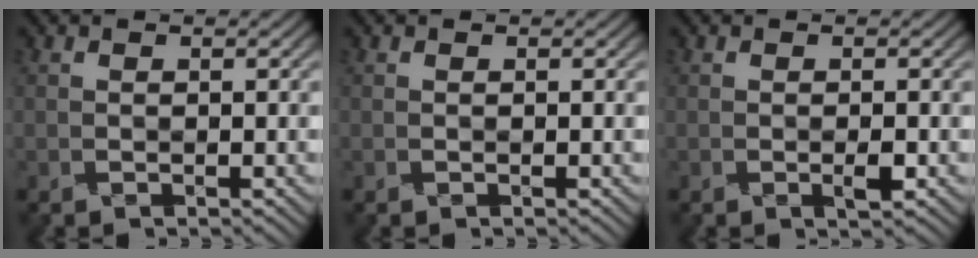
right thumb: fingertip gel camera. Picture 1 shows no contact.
{"total": 0.0}
{"total": 1.0, "force": [-0.4, 0.1, 1.0], "torque": [-0.019, 0.001, -0.008]}